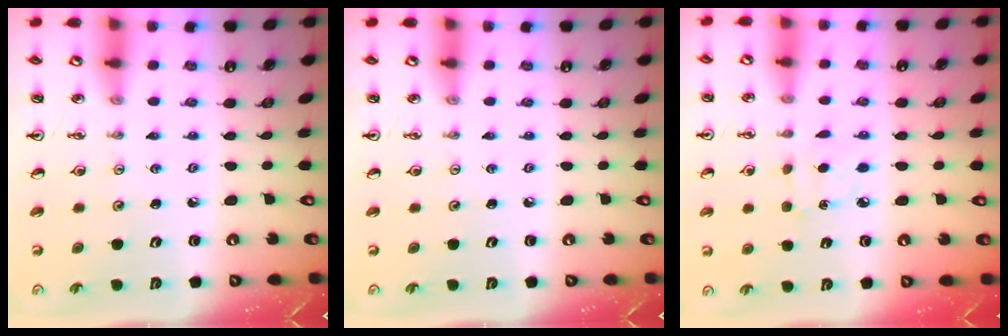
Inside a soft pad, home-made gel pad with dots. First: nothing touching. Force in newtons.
{"total": 0.0}
{"total": 5.7, "press": 5.7, "slide": 0.7}